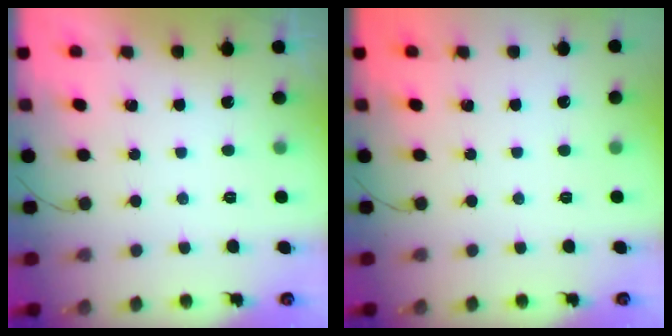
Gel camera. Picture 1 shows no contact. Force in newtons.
{"total": 0.0}